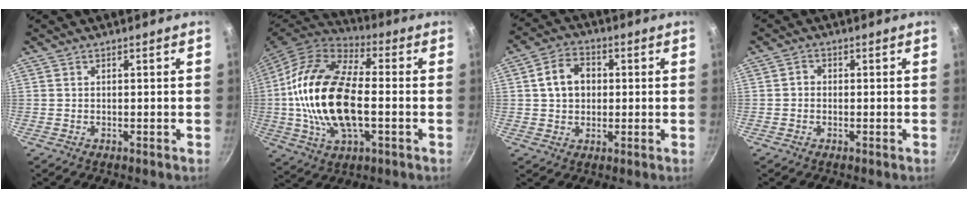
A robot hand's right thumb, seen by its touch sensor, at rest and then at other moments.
{"total": 22.1, "force": [-1.2, 11.5, 18.9], "torque": [-0.362, 0.025, -0.032]}
{"total": 7.7, "force": [1.0, 6.0, 4.7], "torque": [-0.060, 0.014, 0.010]}
{"total": 1.5, "force": [-0.3, 1.3, 0.7], "torque": [-0.010, 0.007, -0.008]}